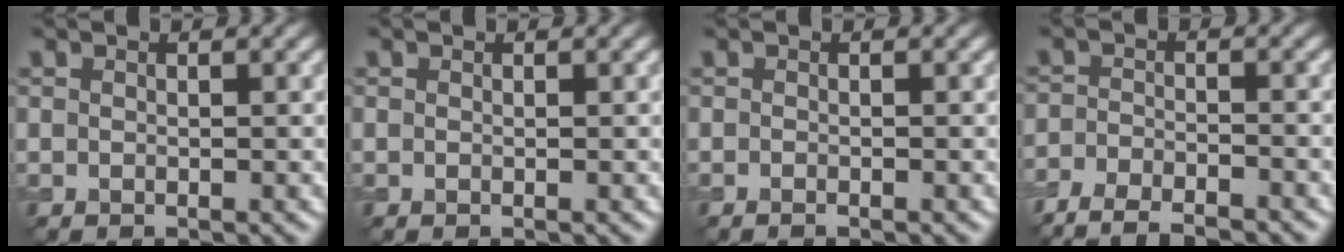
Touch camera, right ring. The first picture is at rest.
{"total": 0.0}
{"total": 0.6, "force": [-0.4, 0.1, 0.4], "torque": [-0.006, -0.002, -0.007]}
{"total": 6.8, "force": [-6.2, 1.9, 2.3], "torque": [-0.032, -0.012, -0.098]}